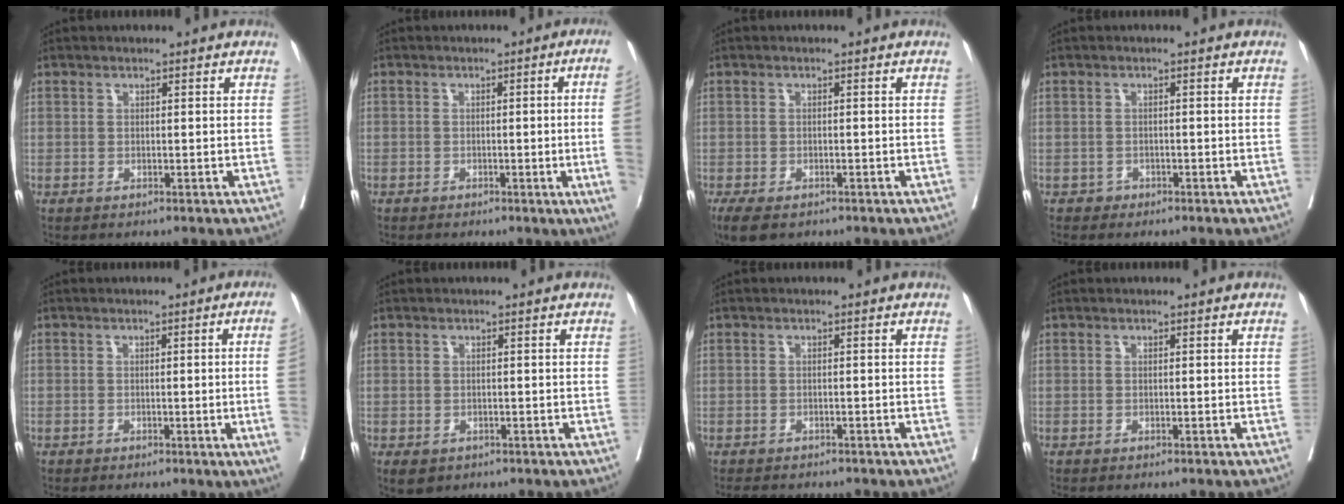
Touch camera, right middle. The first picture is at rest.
{"total": 7.2, "force": [-1.2, -2.1, 6.8], "torque": [-0.066, -0.014, -0.021]}
{"total": 5.0, "force": [-3.5, 2.4, 2.7], "torque": [-0.046, -0.011, -0.052]}
{"total": 1.0, "force": [-0.7, 0.7, -0.1], "torque": [0.001, 0.004, -0.013]}
{"total": 4.9, "force": [-0.8, -1.7, 4.5], "torque": [-0.048, -0.010, -0.013]}
{"total": 2.9, "force": [-1.8, 2.0, 1.1], "torque": [-0.016, -0.003, -0.020]}
{"total": 5.5, "force": [-4.8, 2.0, 1.8], "torque": [-0.023, -0.003, -0.063]}
{"total": 1.1, "force": [-1.0, 0.2, 0.4], "torque": [-0.007, -0.002, -0.015]}